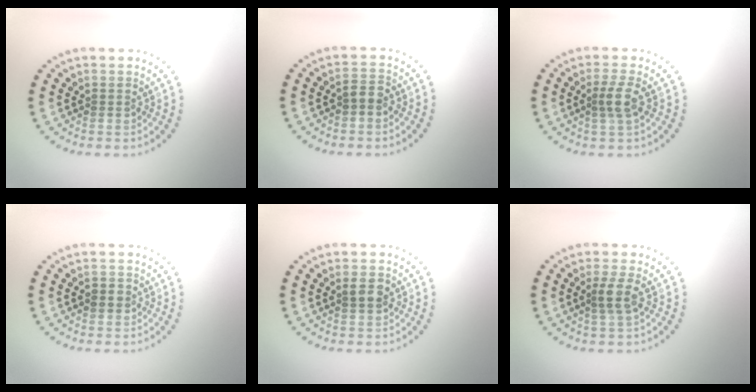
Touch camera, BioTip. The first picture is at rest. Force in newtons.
{"total": 1.3, "press": 1.3, "slide": 0.4}
{"total": 2.0, "press": 1.7, "slide": 1.0}
{"total": 1.2, "press": 1.2, "slide": 0.3}
{"total": 1.6, "press": 1.6, "slide": 0.3}
{"total": 2.0, "press": 1.7, "slide": 1.0}